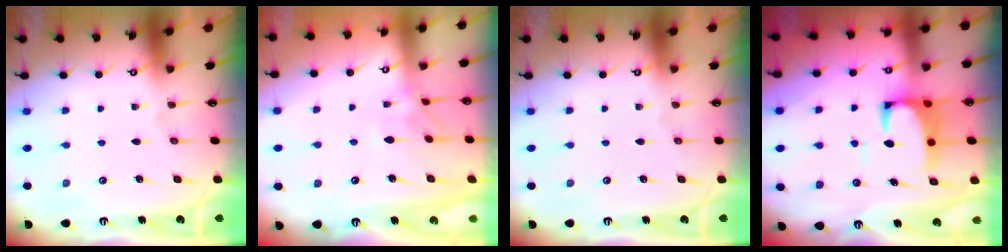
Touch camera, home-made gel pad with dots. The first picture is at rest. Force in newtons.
{"total": 1.7, "press": 1.4, "slide": 1.0}
{"total": 0.0}
{"total": 5.1, "press": 4.9, "slide": 1.2}